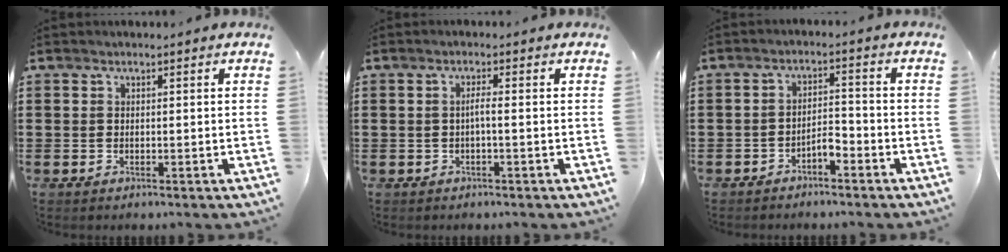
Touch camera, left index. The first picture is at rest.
{"total": 1.5, "force": [-0.3, 0.0, 1.4], "torque": [-0.027, 0.000, -0.007]}
{"total": 3.1, "force": [-2.2, 0.9, 1.9], "torque": [-0.038, 0.008, -0.045]}